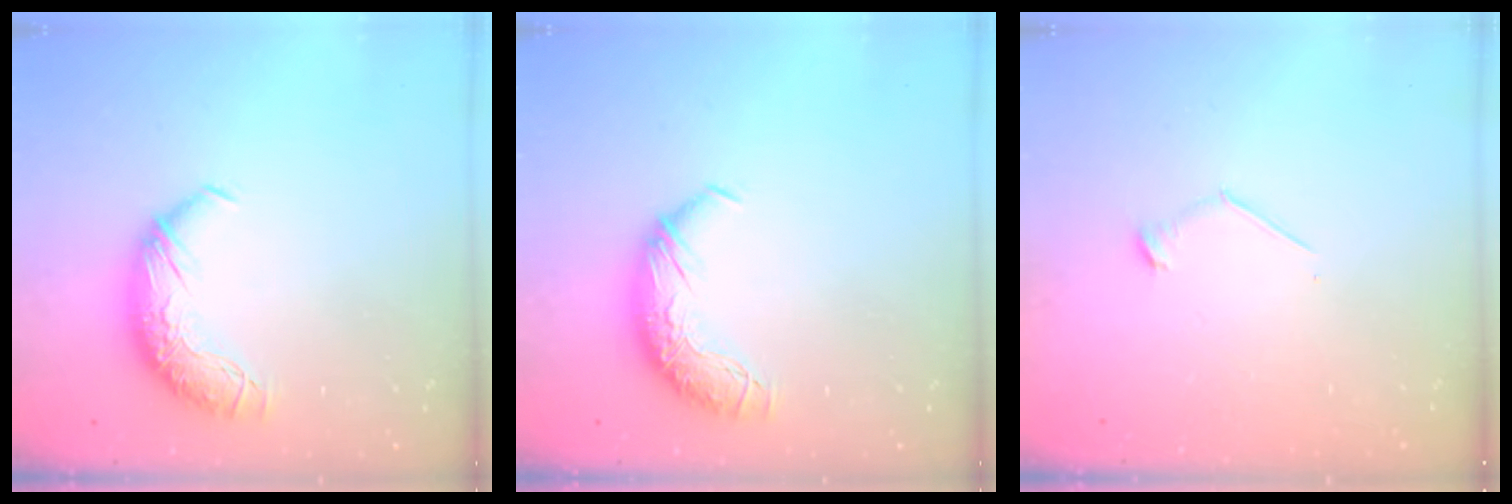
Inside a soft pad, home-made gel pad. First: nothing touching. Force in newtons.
{"total": 0.0}
{"total": 7.9, "press": 7.8, "slide": 0.6}